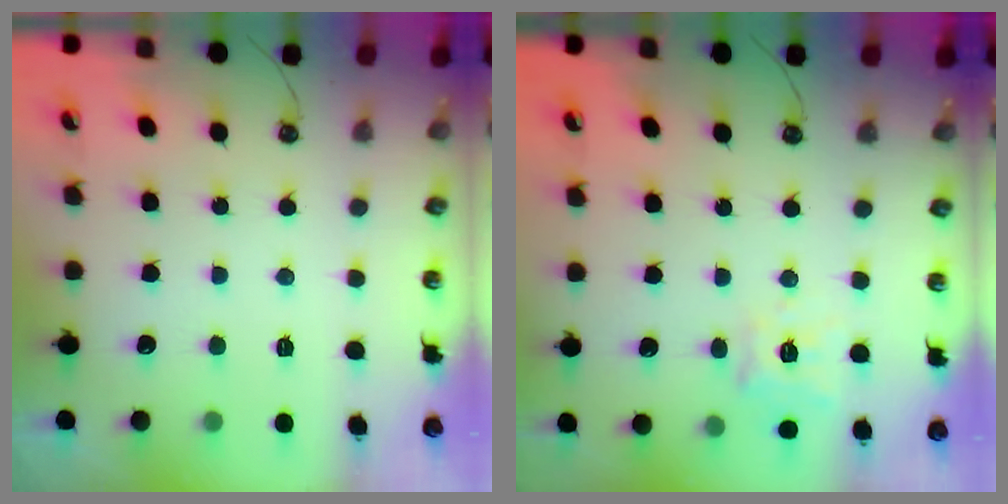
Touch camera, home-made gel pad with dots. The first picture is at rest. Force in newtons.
{"total": 12.3, "press": 12.2, "slide": 1.3}